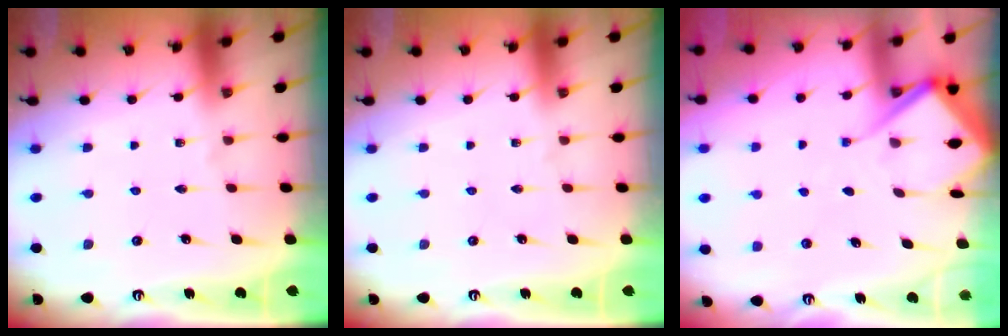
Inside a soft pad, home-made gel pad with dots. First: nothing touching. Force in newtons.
{"total": 0.0}
{"total": 6.6, "press": 6.6, "slide": 0.6}